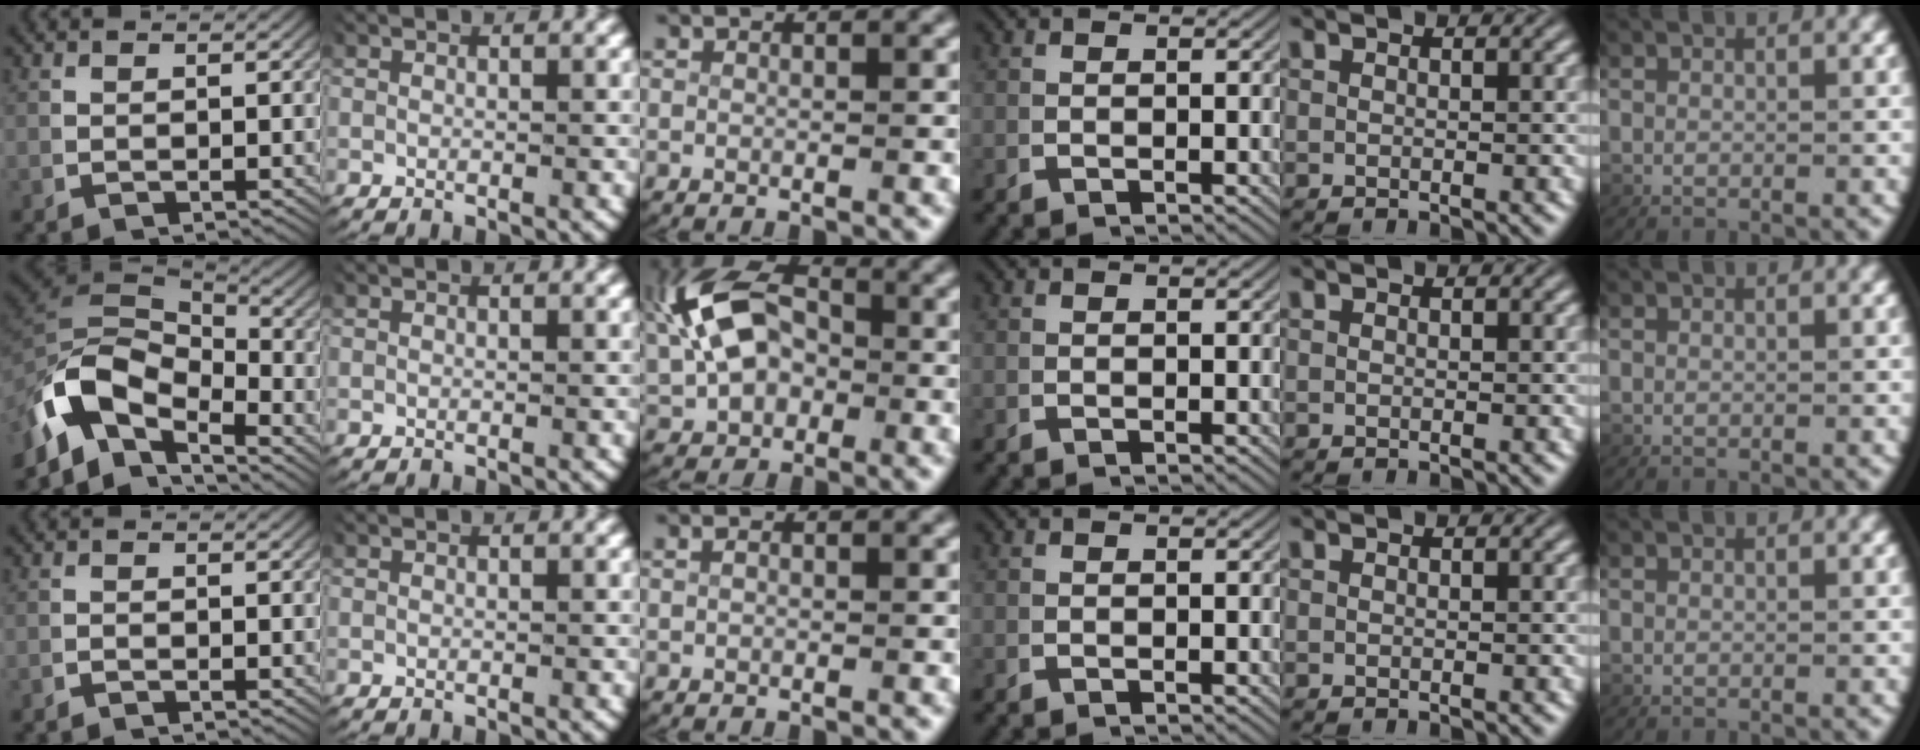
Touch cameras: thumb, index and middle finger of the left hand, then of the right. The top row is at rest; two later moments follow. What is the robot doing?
{"motion": "lift_and_place", "object": "fork"}